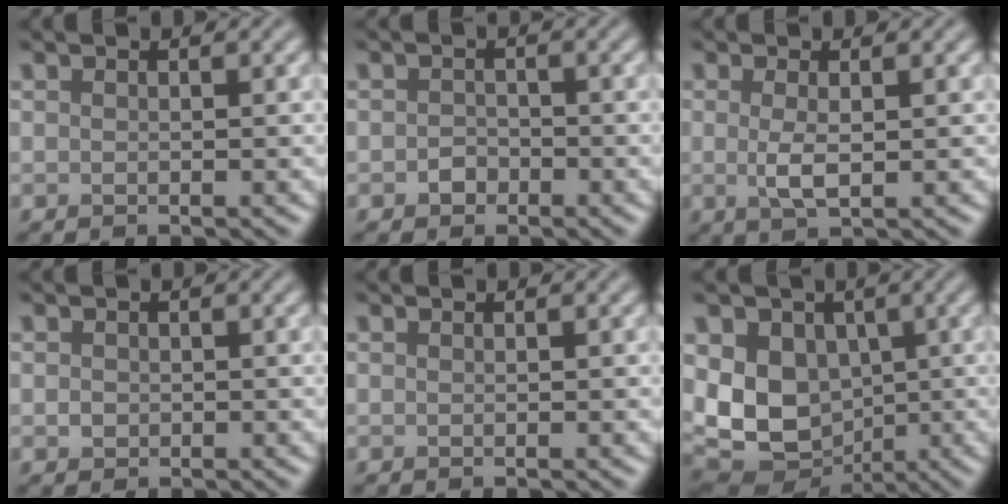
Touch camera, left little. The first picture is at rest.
{"total": 1.3, "force": [-0.6, 1.0, 0.5], "torque": [-0.004, -0.001, -0.013]}
{"total": 2.2, "force": [0.1, 0.6, 2.1], "torque": [-0.045, -0.002, 0.001]}
{"total": 0.8, "force": [-0.1, 0.7, 0.3], "torque": [-0.003, -0.004, -0.004]}
{"total": 0.0}
{"total": 9.7, "force": [0.3, 7.5, 6.1], "torque": [-0.106, -0.008, 0.006]}